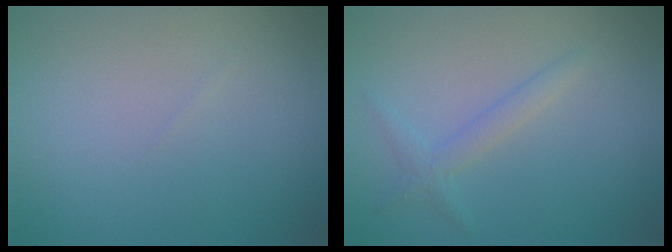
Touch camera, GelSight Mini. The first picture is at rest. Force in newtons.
{"total": 1.7, "press": 1.6, "slide": 0.2}